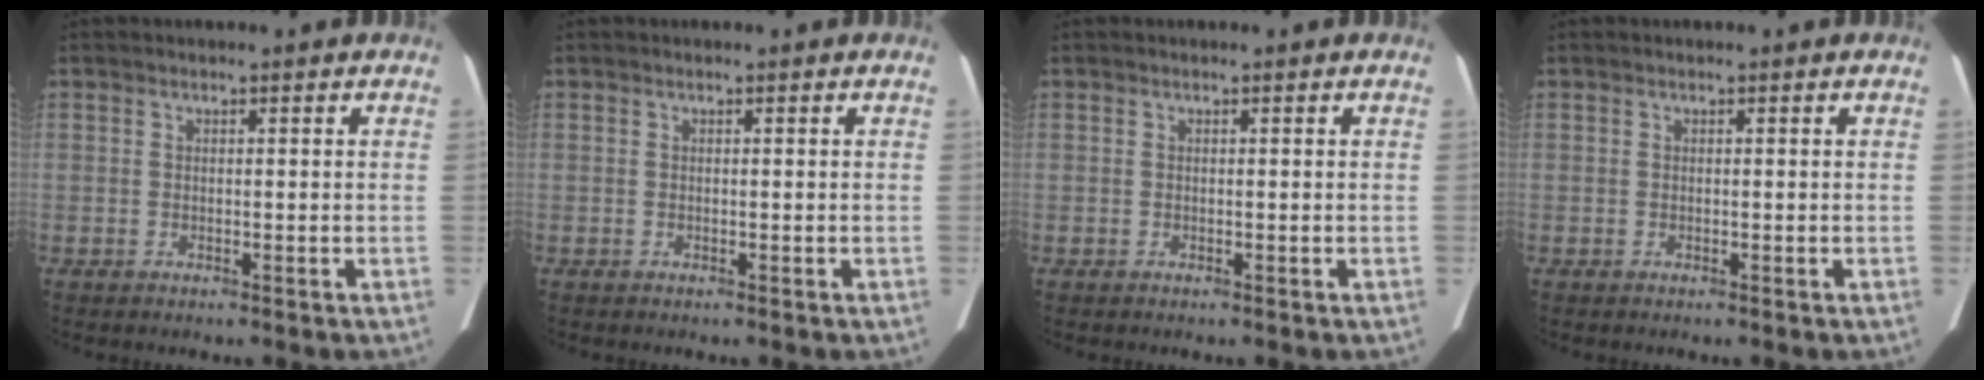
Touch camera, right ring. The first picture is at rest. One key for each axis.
{"total": 0.0}
{"total": 0.0}
{"total": 0.0}